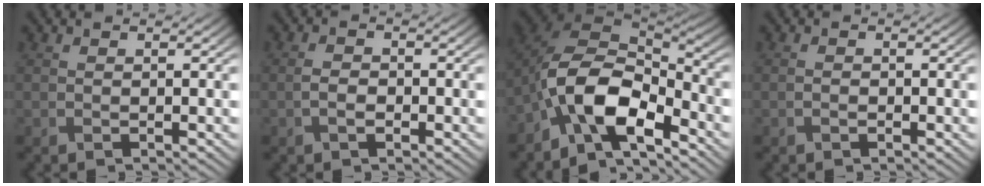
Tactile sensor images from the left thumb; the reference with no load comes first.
{"total": 2.0, "force": [-0.6, 1.2, 1.4], "torque": [-0.035, 0.001, -0.012]}
{"total": 11.3, "force": [-6.1, 5.3, 7.9], "torque": [-0.145, -0.008, -0.129]}
{"total": 0.7, "force": [-0.3, 0.4, 0.4], "torque": [-0.008, 0.000, -0.004]}